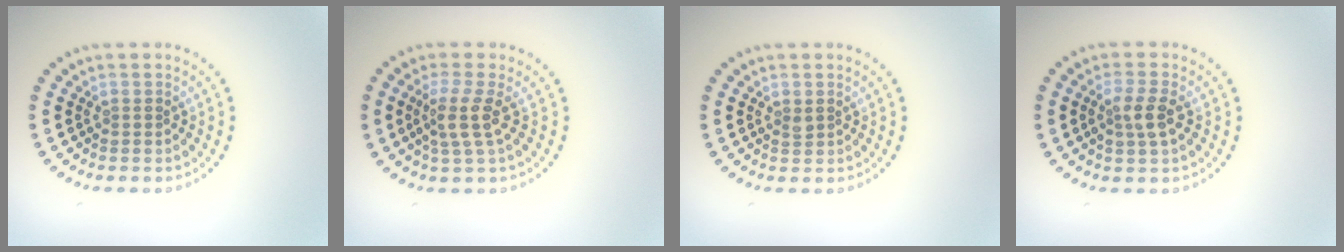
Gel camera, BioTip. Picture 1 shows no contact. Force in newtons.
{"total": 2.7, "press": 2.1, "slide": 1.7}
{"total": 0.6, "press": 0.5, "slide": 0.3}
{"total": 2.4, "press": 2.3, "slide": 0.6}